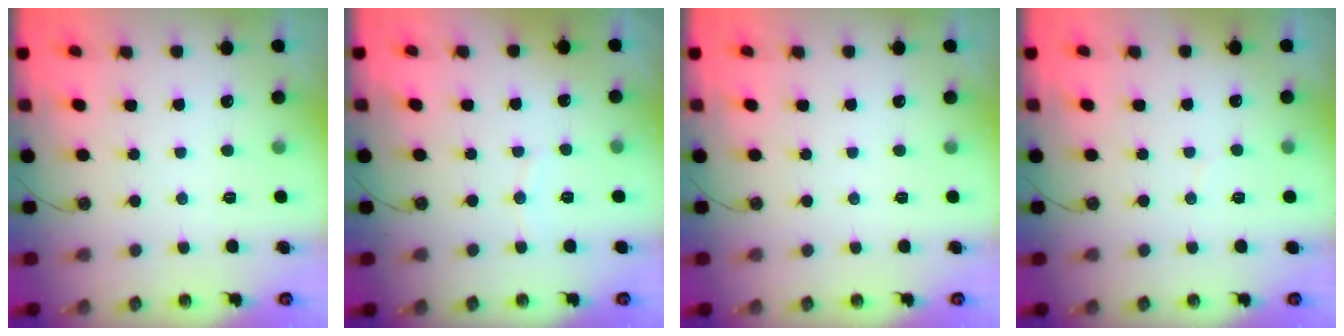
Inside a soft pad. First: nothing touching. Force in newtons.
{"total": 3.5, "press": 3.5, "slide": 0.4}
{"total": 0.0}
{"total": 2.9, "press": 2.9, "slide": 0.2}